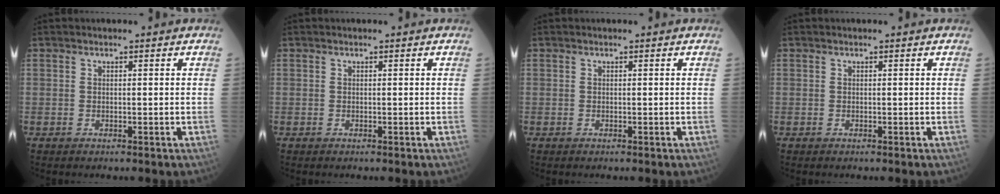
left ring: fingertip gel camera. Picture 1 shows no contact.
{"total": 0.0}
{"total": 0.0}
{"total": 0.0}